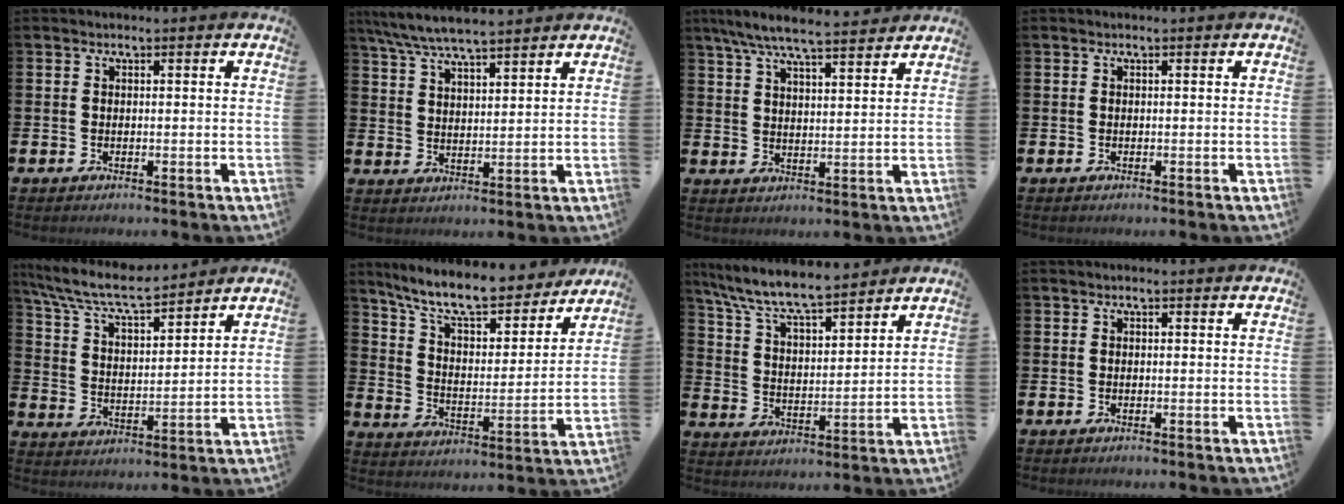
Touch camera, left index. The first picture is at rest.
{"total": 6.7, "force": [6.3, 0.7, 2.1], "torque": [-0.067, -0.022, 0.117]}
{"total": 7.4, "force": [6.9, 0.7, 2.7], "torque": [-0.072, -0.029, 0.123]}
{"total": 0.0}
{"total": 8.0, "force": [7.4, 1.1, 3.0], "torque": [-0.096, -0.042, 0.130]}
{"total": 10.1, "force": [9.1, 2.0, 4.0], "torque": [-0.112, -0.060, 0.157]}
{"total": 8.4, "force": [7.8, 0.9, 2.7], "torque": [-0.091, -0.051, 0.140]}
{"total": 0.0}